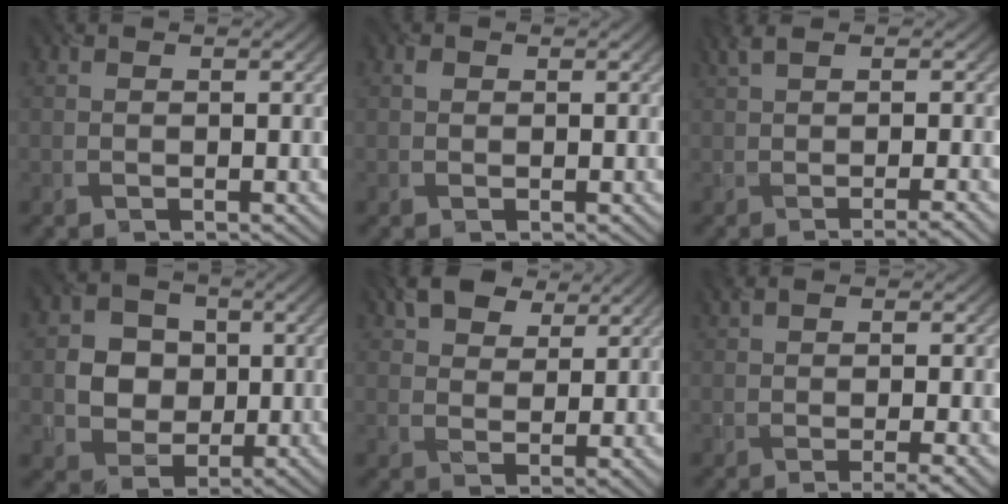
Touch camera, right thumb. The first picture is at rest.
{"total": 0.7, "force": [0.2, 0.7, 0.0], "torque": [0.000, -0.001, 0.003]}
{"total": 4.4, "force": [-0.3, 1.0, 4.3], "torque": [-0.059, 0.009, -0.006]}
{"total": 5.3, "force": [0.4, 5.2, 1.1], "torque": [-0.039, 0.005, -0.003]}
{"total": 5.7, "force": [4.1, 3.1, 2.3], "torque": [-0.049, 0.007, 0.078]}
{"total": 4.0, "force": [-0.5, 0.9, 3.9], "torque": [-0.055, 0.007, -0.008]}